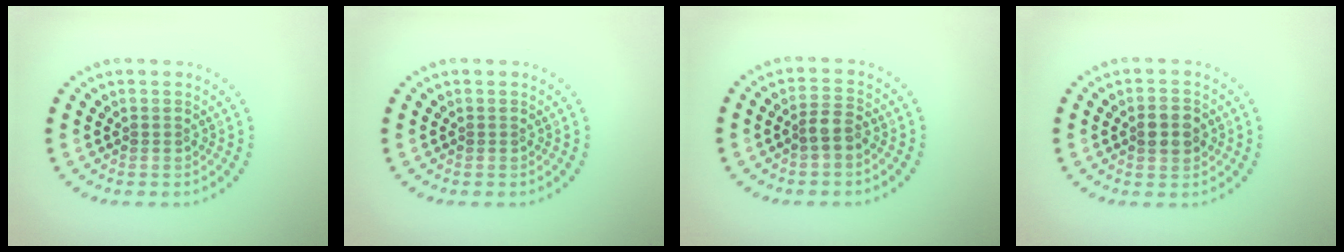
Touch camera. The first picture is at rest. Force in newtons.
{"total": 0.0}
{"total": 2.1, "press": 1.9, "slide": 0.8}
{"total": 2.9, "press": 2.9, "slide": 0.1}